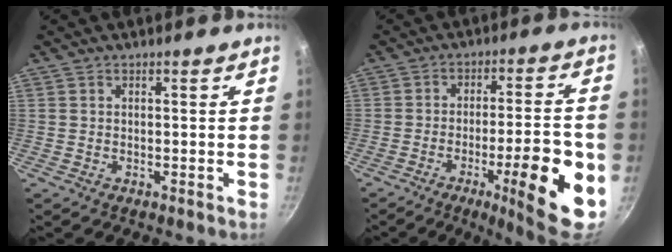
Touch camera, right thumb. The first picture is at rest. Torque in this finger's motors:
{"motor_torque": [2.48, 2.52, 1.41, -1.36, 0.34]}